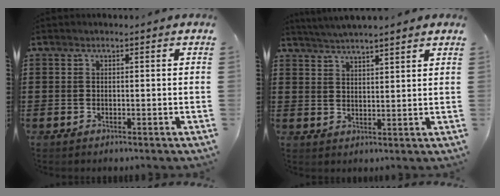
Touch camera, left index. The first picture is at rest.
{"total": 3.2, "force": [3.2, -0.2, 0.4], "torque": [-0.018, -0.009, 0.057]}